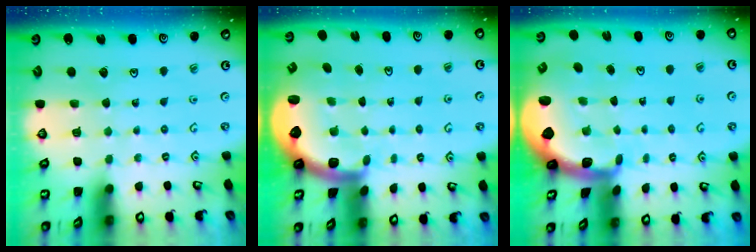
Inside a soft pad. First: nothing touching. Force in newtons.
{"total": 2.8, "press": 2.4, "slide": 1.4}
{"total": 2.9, "press": 2.9, "slide": 0.5}